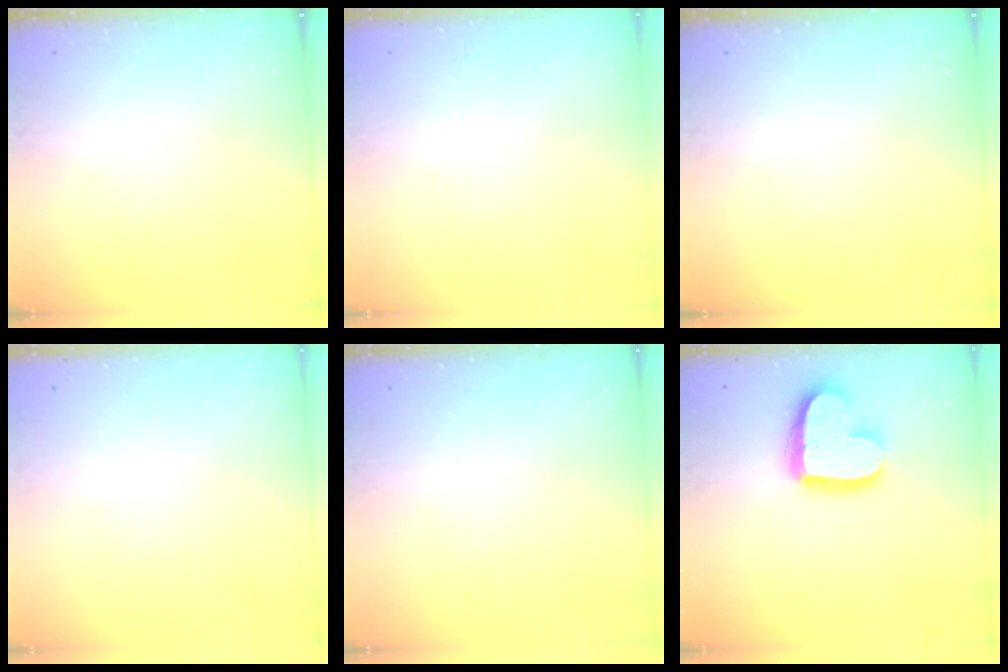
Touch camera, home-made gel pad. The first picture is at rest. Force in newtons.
{"total": 0.0}
{"total": 0.0}
{"total": 0.0}
{"total": 0.0}
{"total": 17.2, "press": 17.1, "slide": 1.4}